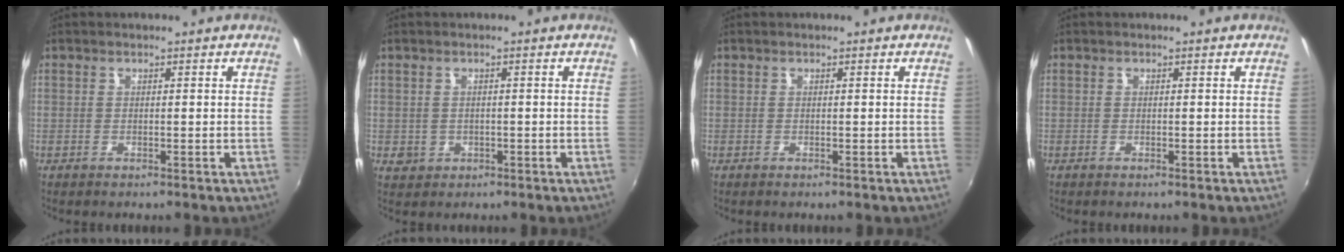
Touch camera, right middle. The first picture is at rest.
{"total": 2.6, "force": [-0.4, 2.4, 0.8], "torque": [-0.016, -0.003, -0.002]}
{"total": 0.0}
{"total": 0.0}